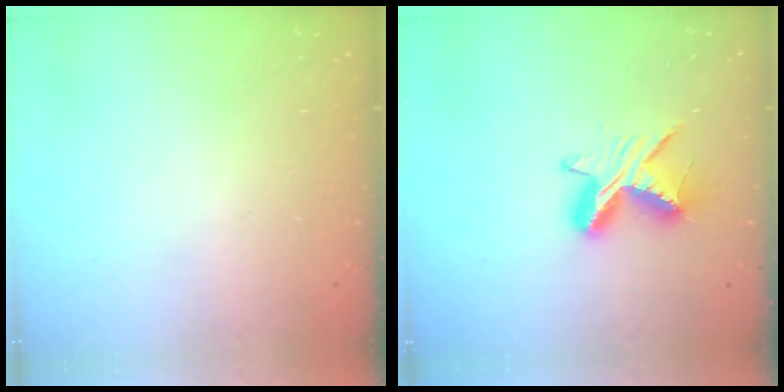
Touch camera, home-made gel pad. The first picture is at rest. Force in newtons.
{"total": 8.7, "press": 8.7, "slide": 0.2}